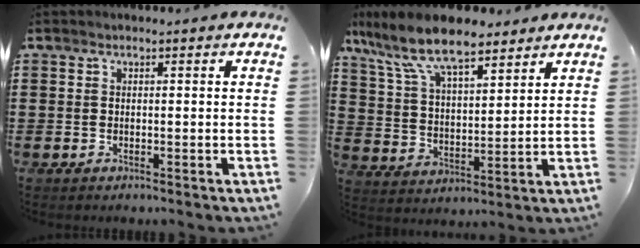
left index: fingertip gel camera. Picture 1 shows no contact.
{"total": 10.8, "force": [8.6, 3.1, 5.8], "torque": [-0.141, -0.023, 0.155]}